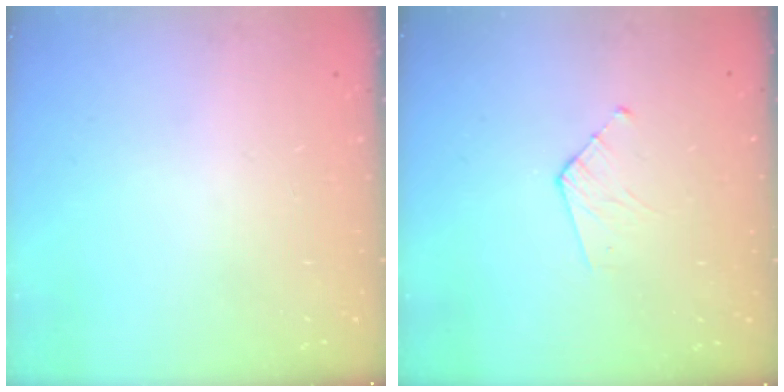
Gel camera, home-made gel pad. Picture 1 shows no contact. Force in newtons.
{"total": 3.5, "press": 3.5, "slide": 0.3}